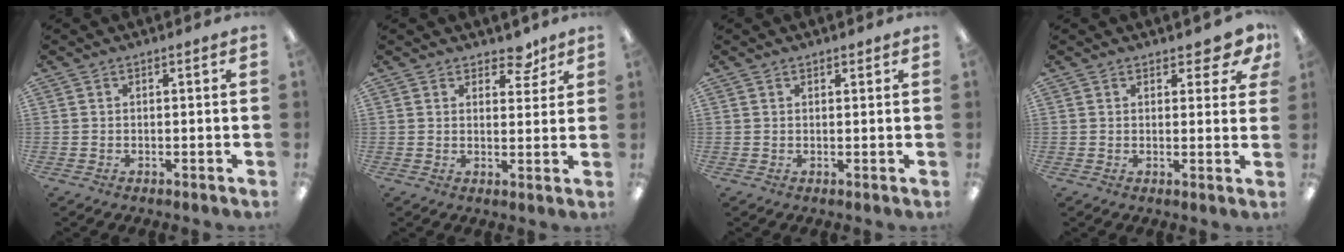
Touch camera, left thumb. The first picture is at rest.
{"total": 5.7, "force": [4.3, 3.0, 2.1], "torque": [-0.012, -0.024, 0.072]}
{"total": 1.2, "force": [1.0, 0.6, 0.2], "torque": [-0.004, 0.000, 0.020]}
{"total": 4.1, "force": [3.2, 1.8, 1.8], "torque": [-0.017, -0.013, 0.054]}